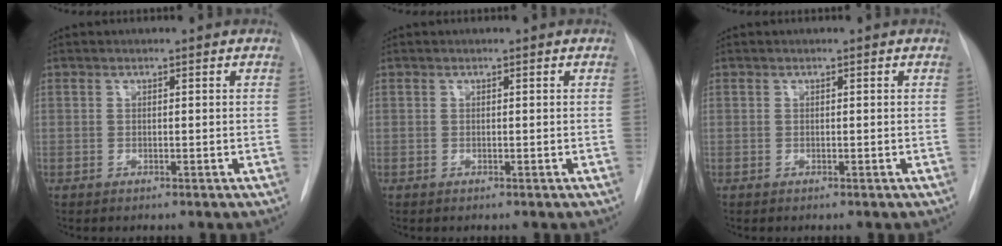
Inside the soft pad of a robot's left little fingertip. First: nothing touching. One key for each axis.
{"total": 0.0}
{"total": 0.0}